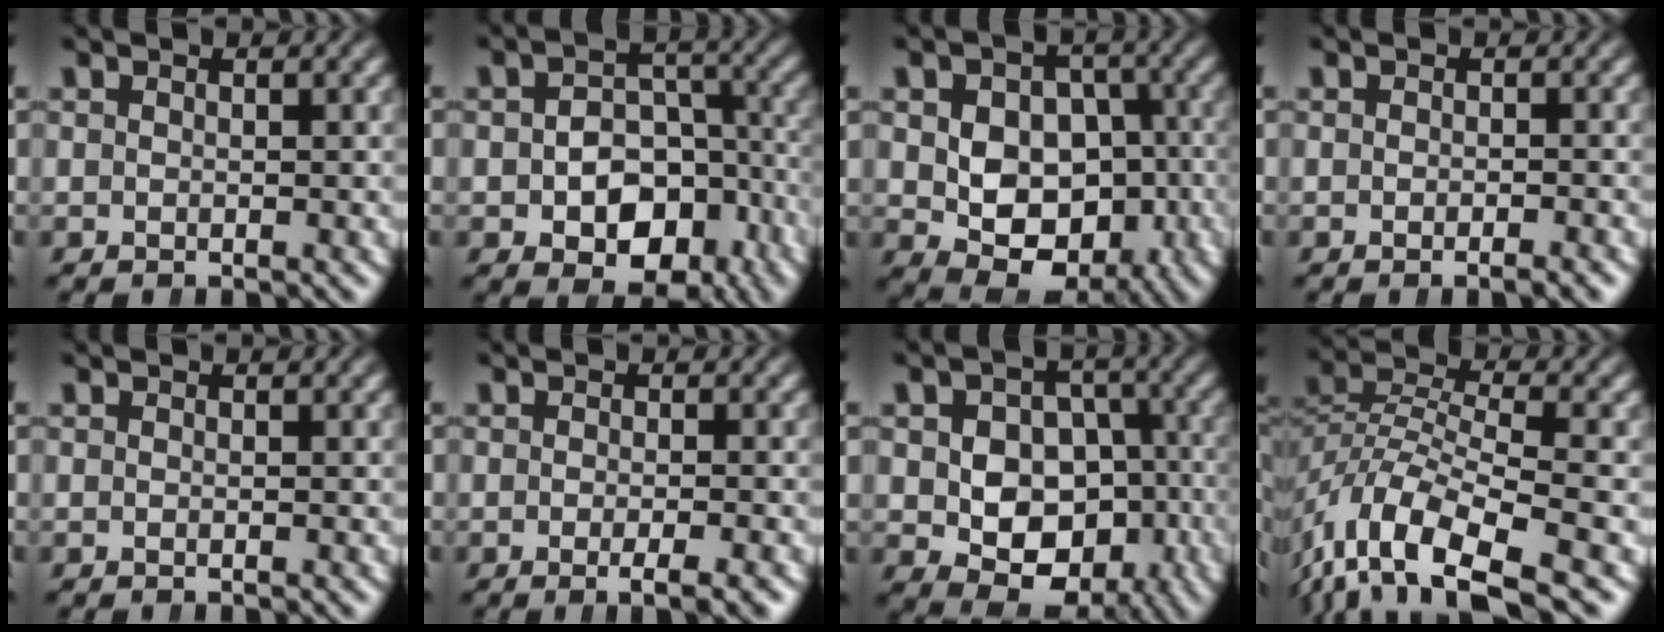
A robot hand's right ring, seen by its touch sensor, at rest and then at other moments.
{"total": 7.2, "force": [-3.4, 4.8, 4.1], "torque": [-0.052, -0.031, -0.041]}
{"total": 10.5, "force": [-2.9, 8.2, 5.9], "torque": [-0.110, -0.056, -0.031]}
{"total": 1.2, "force": [-1.0, 0.1, 0.8], "torque": [-0.010, 0.002, -0.019]}
{"total": 0.0}
{"total": 2.8, "force": [-1.8, 0.4, 2.0], "torque": [-0.033, -0.004, -0.030]}
{"total": 10.1, "force": [-2.9, 7.9, 5.6], "torque": [-0.092, -0.056, -0.030]}
{"total": 8.3, "force": [-3.6, 4.4, 6.0], "torque": [-0.131, -0.034, -0.045]}